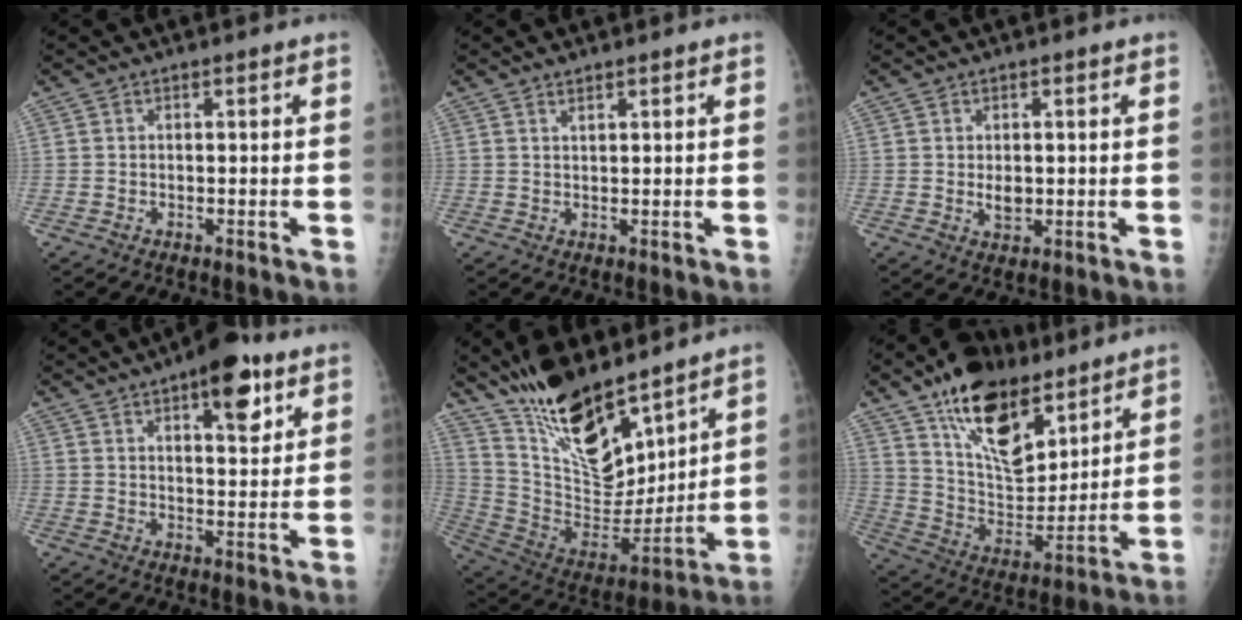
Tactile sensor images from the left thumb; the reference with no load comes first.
{"total": 1.2, "force": [1.0, 0.3, 0.7], "torque": [-0.010, -0.006, 0.019]}
{"total": 2.8, "force": [0.1, 1.8, 2.1], "torque": [-0.026, -0.005, 0.007]}
{"total": 10.4, "force": [5.6, 4.1, 7.8], "torque": [-0.083, -0.023, 0.075]}
{"total": 22.2, "force": [16.3, 8.4, 12.6], "torque": [-0.181, -0.088, 0.301]}
{"total": 20.9, "force": [13.5, 10.3, 12.2], "torque": [-0.152, -0.071, 0.240]}